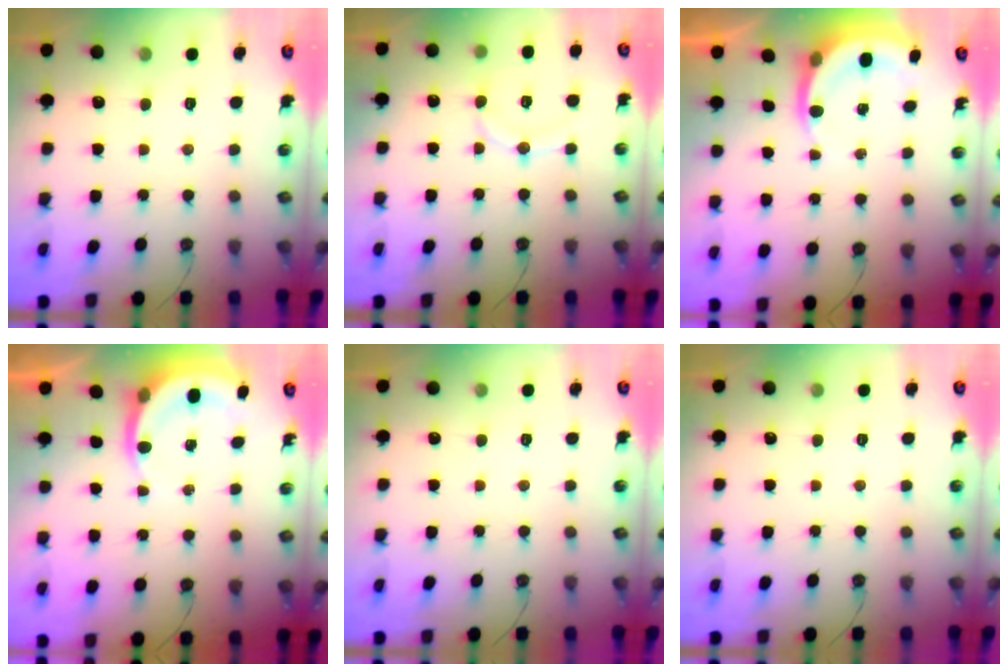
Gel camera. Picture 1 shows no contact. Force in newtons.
{"total": 9.4, "press": 9.3, "slide": 1.0}
{"total": 4.4, "press": 4.3, "slide": 0.2}
{"total": 4.4, "press": 4.3, "slide": 0.2}
{"total": 0.0}
{"total": 0.0}